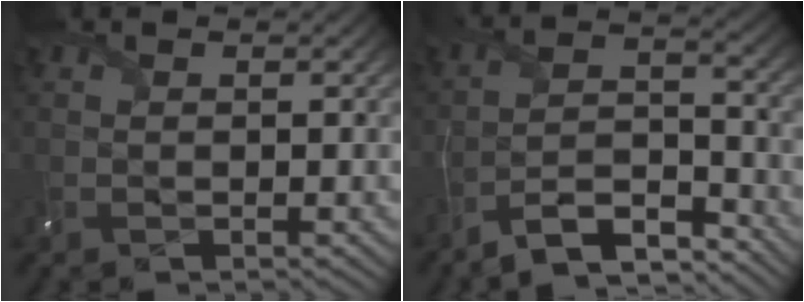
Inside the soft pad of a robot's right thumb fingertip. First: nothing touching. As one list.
[{"total": 8.0, "force": [-7.5, 1.0, 2.7], "torque": [-0.041, 0.004, -0.145]}]